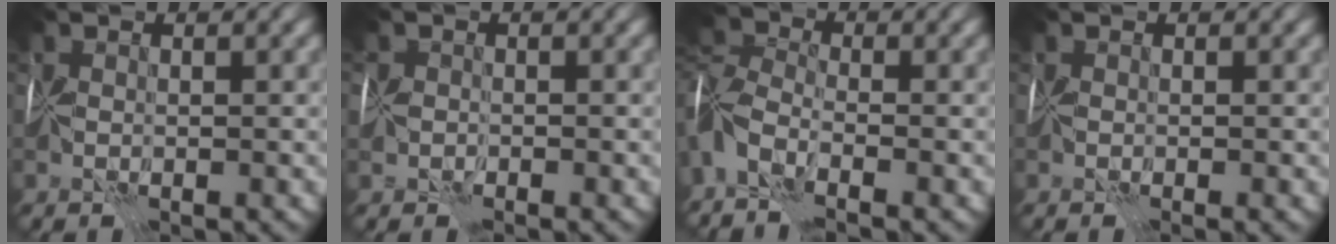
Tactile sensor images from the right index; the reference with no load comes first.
{"total": 1.2, "force": [-0.8, 0.9, 0.2], "torque": [0.005, 0.002, -0.021]}
{"total": 5.6, "force": [-3.4, 2.6, 3.5], "torque": [-0.071, 0.003, -0.078]}
{"total": 0.9, "force": [-0.4, 0.1, 0.8], "torque": [-0.008, -0.007, -0.003]}